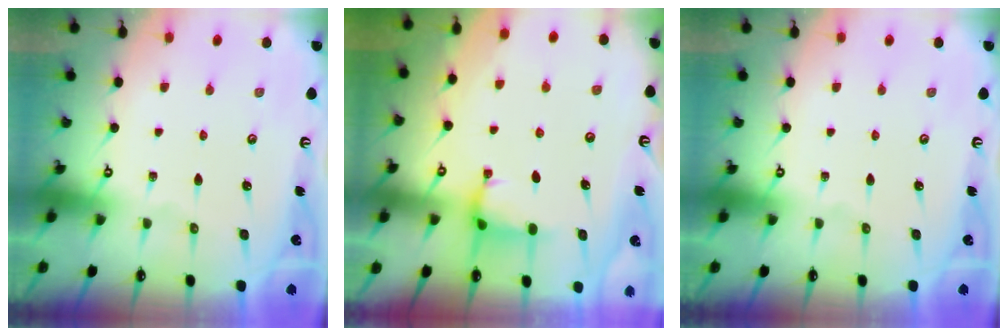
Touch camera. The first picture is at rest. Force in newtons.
{"total": 2.6, "press": 2.6, "slide": 0.3}
{"total": 0.0}